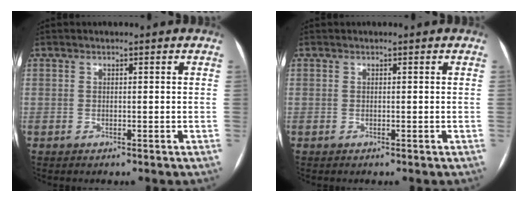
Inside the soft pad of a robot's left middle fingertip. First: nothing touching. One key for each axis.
{"total": 0.0}